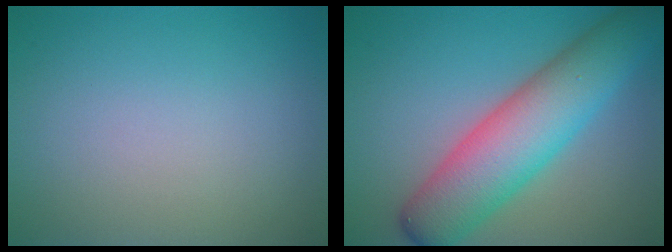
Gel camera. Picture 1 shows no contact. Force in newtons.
{"total": 8.7, "press": 8.7, "slide": 0.3}